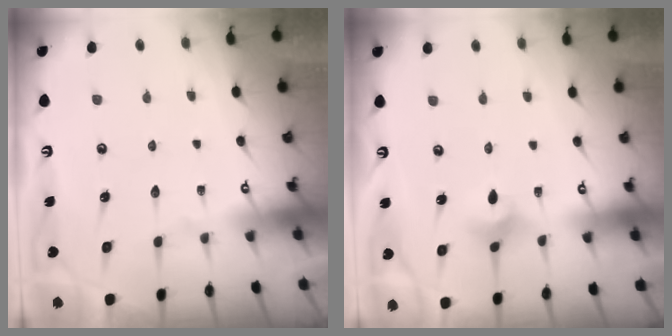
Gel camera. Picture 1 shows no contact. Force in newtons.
{"total": 3.6, "press": 3.6, "slide": 0.6}